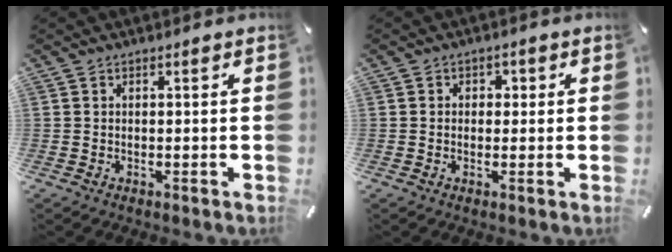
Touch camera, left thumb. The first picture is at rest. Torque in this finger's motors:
{"motor_torque": [0.21, -0.19, 0.11, 0.13, -0.02]}